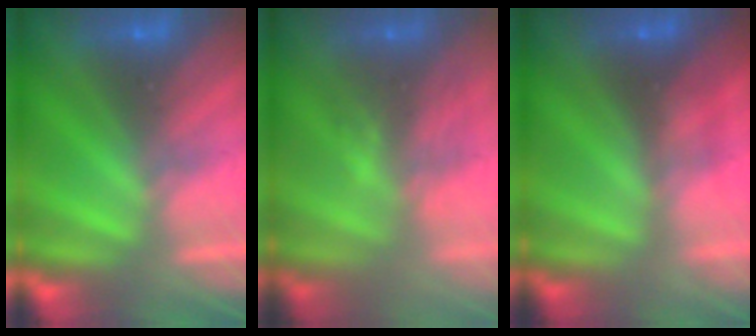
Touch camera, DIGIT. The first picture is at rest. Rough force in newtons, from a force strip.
{"total": 3.0}
{"total": 2.0}